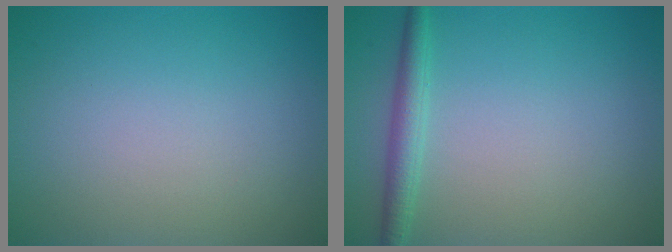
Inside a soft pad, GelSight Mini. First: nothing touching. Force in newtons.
{"total": 2.2, "press": 2.2, "slide": 0.1}